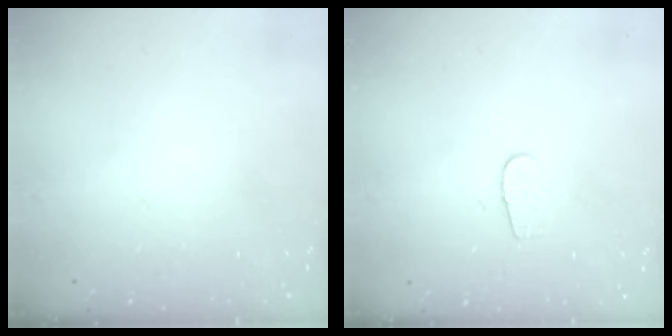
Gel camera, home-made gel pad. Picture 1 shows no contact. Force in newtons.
{"total": 5.4, "press": 5.4, "slide": 0.6}